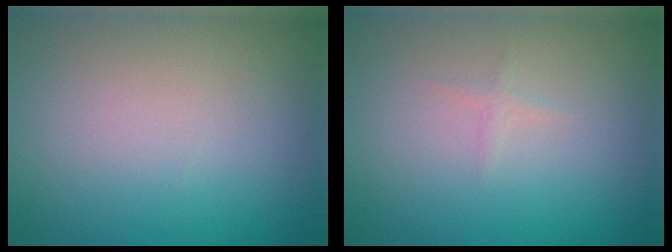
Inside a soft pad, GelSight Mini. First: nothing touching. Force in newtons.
{"total": 0.6, "press": 0.6, "slide": 0.0}